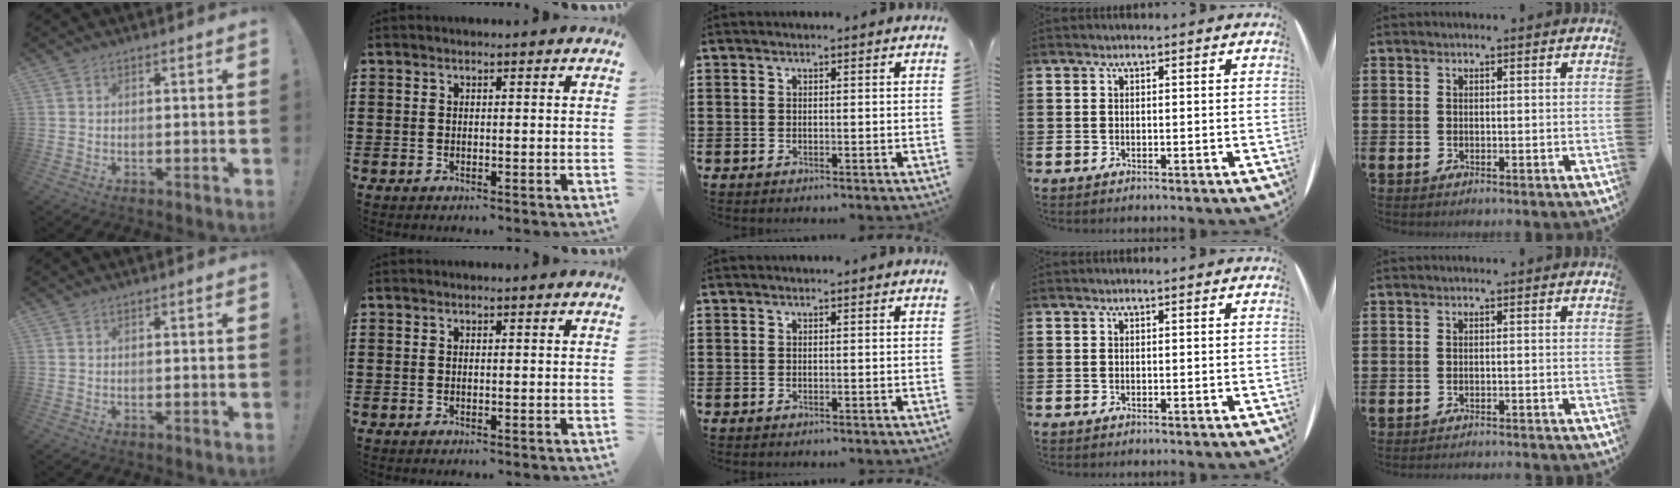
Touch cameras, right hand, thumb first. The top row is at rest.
{"little": {"total": 1.0, "force": [-1.0, -0.2, -0.1], "torque": [0.000, 0.001, -0.021]}}